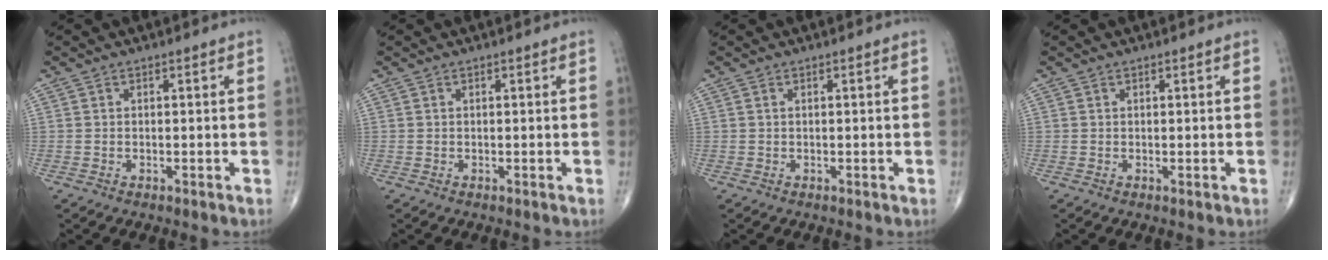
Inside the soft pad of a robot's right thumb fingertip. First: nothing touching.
{"total": 0.0}
{"total": 0.0}
{"total": 0.0}